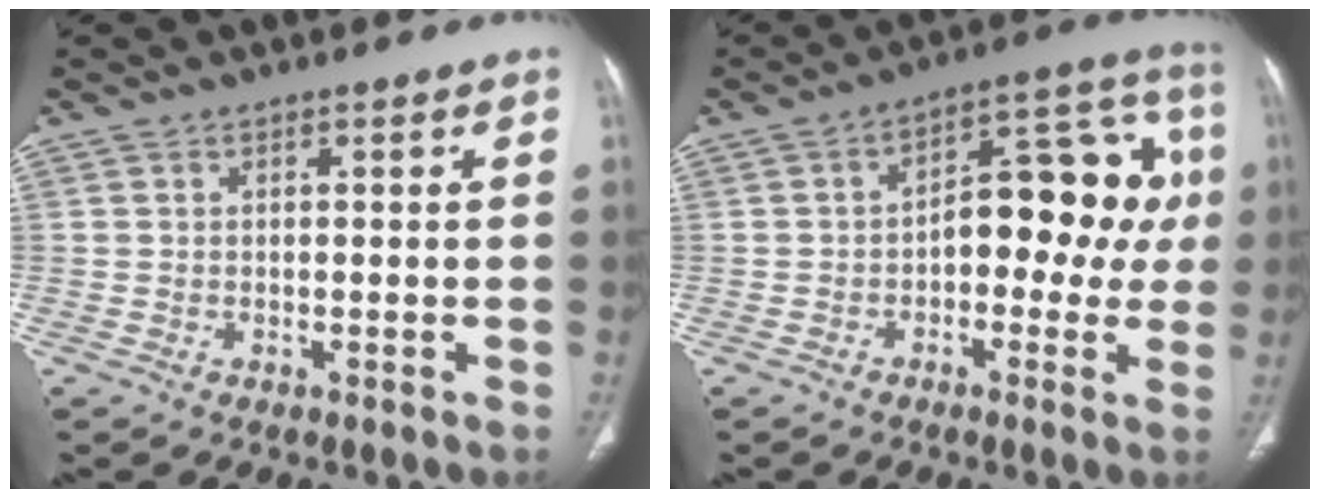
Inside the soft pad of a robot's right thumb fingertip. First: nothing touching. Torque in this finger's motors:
{"motor_torque": [1.67, 1.60, 1.13, -0.46, 0.06]}